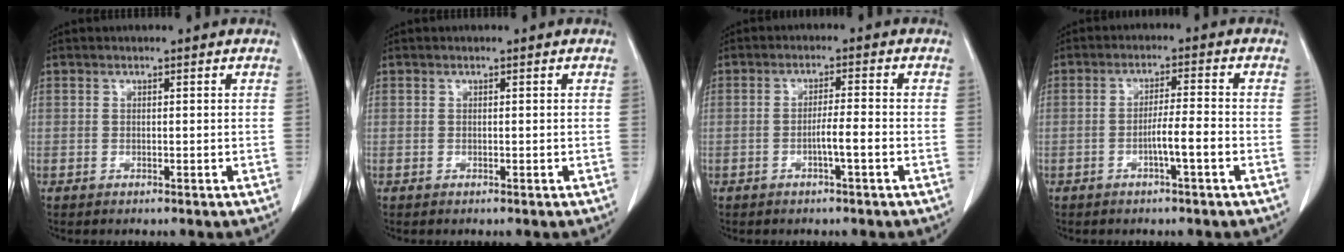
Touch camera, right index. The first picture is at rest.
{"total": 0.0}
{"total": 3.2, "force": [-1.2, -0.2, 2.9], "torque": [-0.047, 0.000, -0.024]}
{"total": 4.3, "force": [-1.7, -0.2, 4.0], "torque": [-0.066, 0.003, -0.032]}